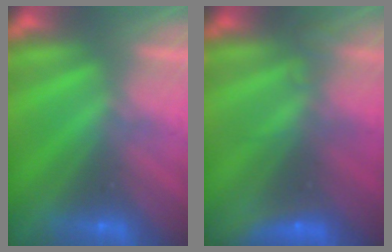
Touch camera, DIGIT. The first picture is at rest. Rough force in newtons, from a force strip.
{"total": 7.9}